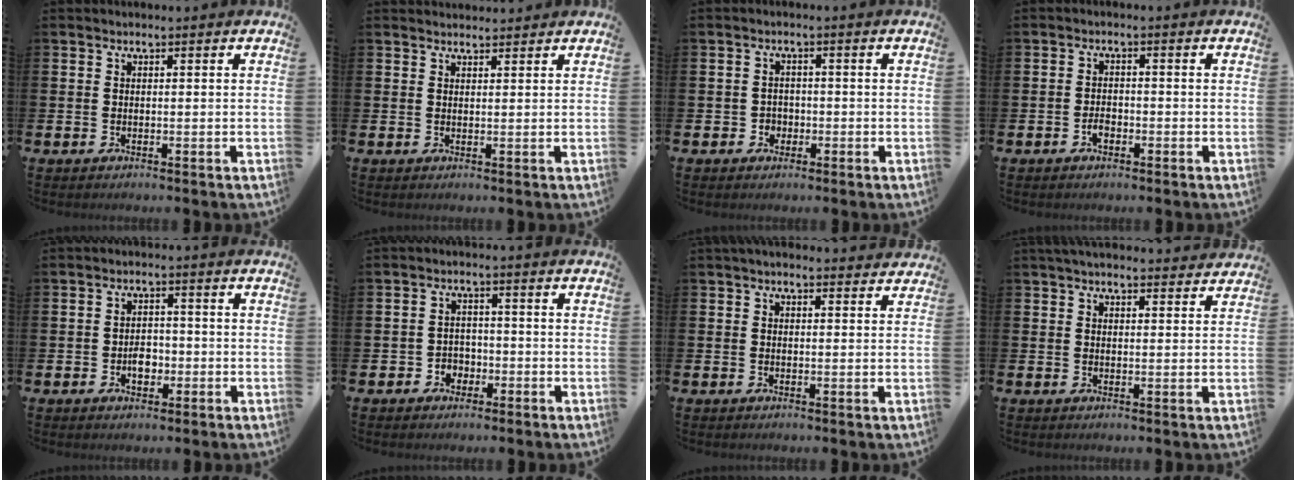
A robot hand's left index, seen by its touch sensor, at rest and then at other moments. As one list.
[{"total": 1.5, "force": [1.5, 0.3, 0.0], "torque": [0.005, -0.005, 0.026]}, {"total": 1.9, "force": [-0.7, 1.7, 0.2], "torque": [-0.005, 0.004, -0.019]}, {"total": 1.7, "force": [-0.9, 1.1, 1.0], "torque": [-0.015, 0.000, -0.018]}, {"total": 2.9, "force": [-0.8, 2.0, 1.9], "torque": [-0.023, 0.000, -0.020]}, {"total": 2.6, "force": [-1.5, 2.0, 0.5], "torque": [-0.020, 0.007, -0.035]}, {"total": 1.9, "force": [1.8, 0.2, 0.4], "torque": [-0.009, -0.004, 0.033]}, {"total": 3.3, "force": [3.1, 0.5, 0.8], "torque": [-0.020, -0.011, 0.057]}]